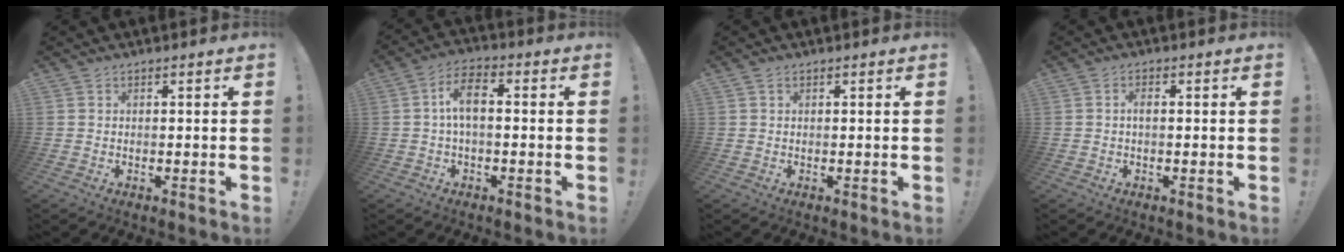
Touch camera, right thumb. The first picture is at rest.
{"total": 7.4, "force": [0.2, 3.3, 6.6], "torque": [-0.140, 0.010, 0.006]}
{"total": 0.6, "force": [0.3, 0.5, 0.1], "torque": [-0.007, 0.003, 0.007]}
{"total": 1.7, "force": [-0.2, 0.5, 1.6], "torque": [-0.038, 0.009, -0.004]}